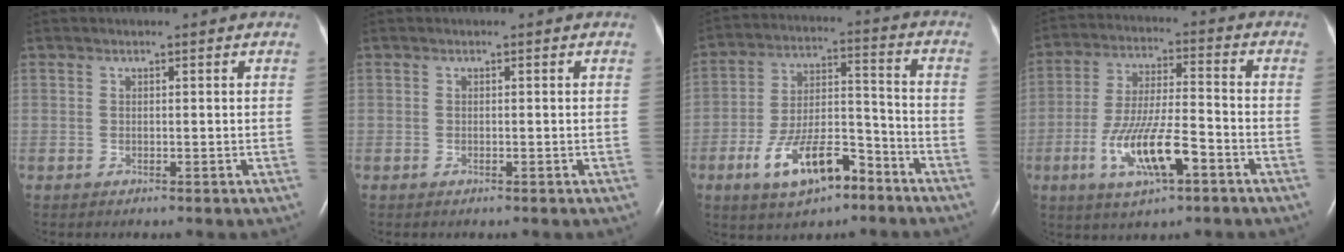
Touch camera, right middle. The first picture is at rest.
{"total": 0.0}
{"total": 12.5, "force": [-7.3, 4.7, 9.1], "torque": [-0.173, 0.012, -0.122]}
{"total": 11.4, "force": [-4.6, 2.1, 10.2], "torque": [-0.202, -0.008, -0.079]}